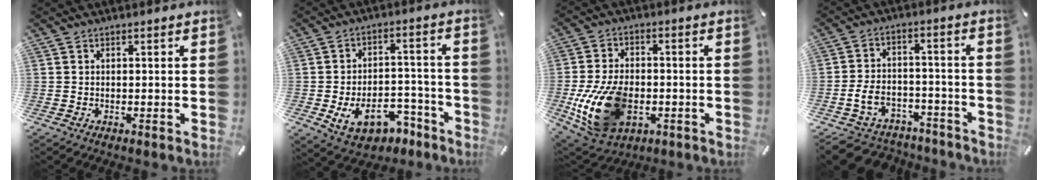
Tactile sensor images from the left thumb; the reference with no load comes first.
{"total": 11.8, "force": [-5.6, 7.5, 7.1], "torque": [-0.100, 0.046, -0.088]}
{"total": 17.0, "force": [-4.0, 11.1, 12.2], "torque": [-0.257, 0.004, -0.064]}
{"total": 8.3, "force": [-3.7, 6.4, 3.7], "torque": [-0.077, 0.032, -0.063]}